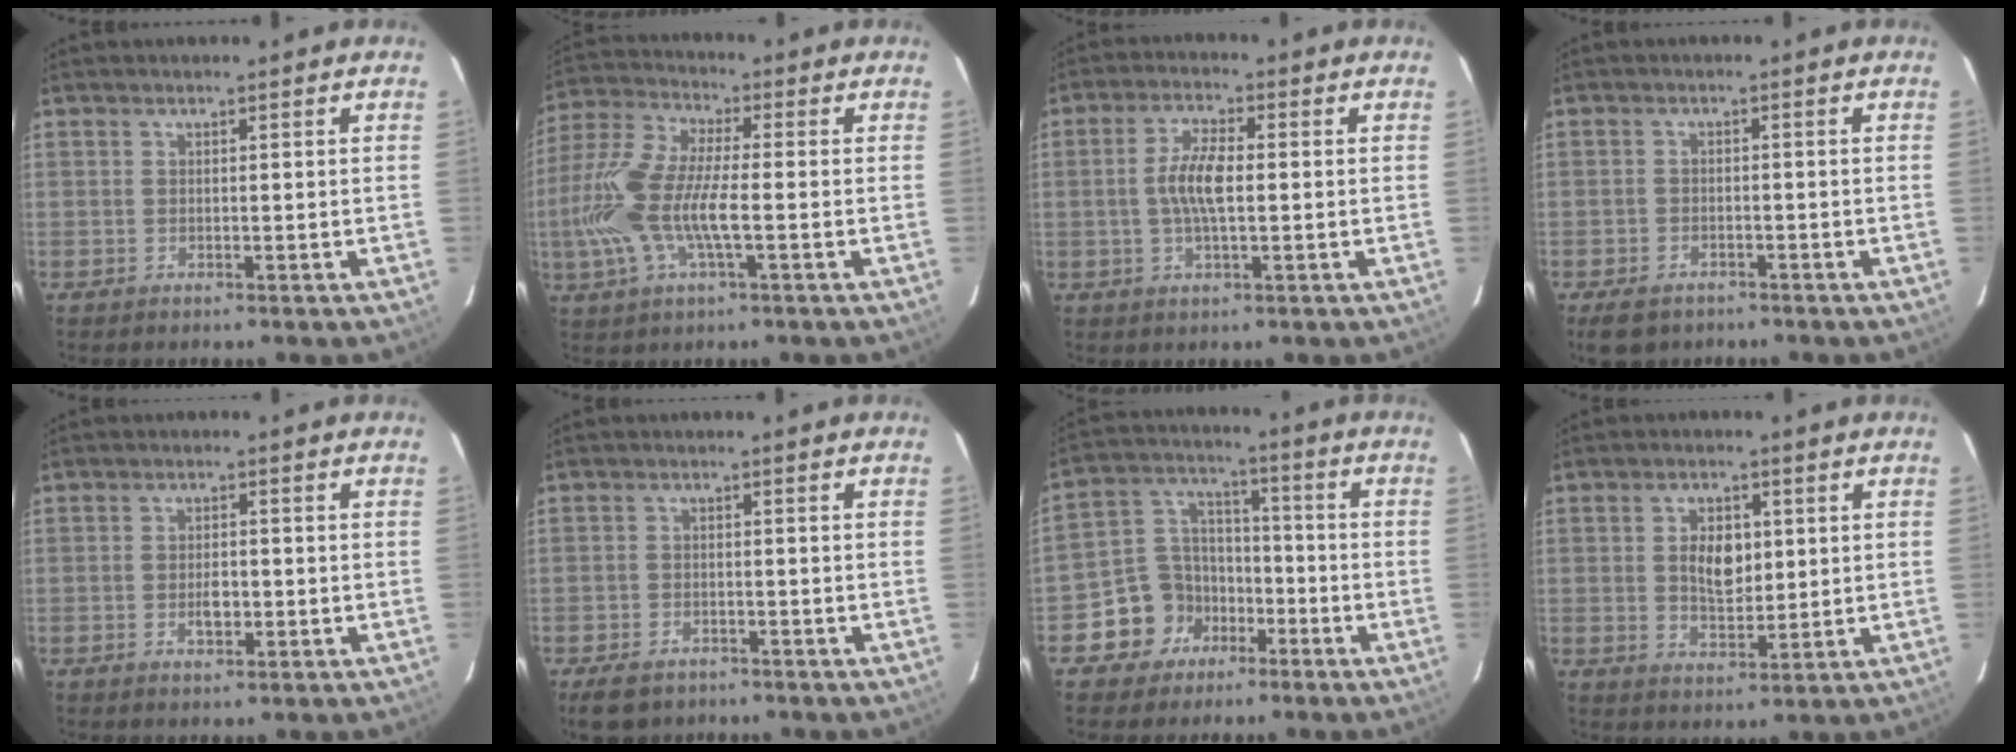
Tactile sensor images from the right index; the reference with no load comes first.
{"total": 15.1, "force": [-2.7, 4.4, 14.2], "torque": [-0.303, -0.001, -0.059]}
{"total": 6.3, "force": [-0.2, 2.1, 5.9], "torque": [-0.118, 0.008, -0.005]}
{"total": 5.5, "force": [-3.9, 3.3, 2.1], "torque": [-0.060, -0.004, -0.060]}
{"total": 3.1, "force": [-0.9, 1.8, 2.4], "torque": [-0.042, 0.000, -0.012]}
{"total": 6.1, "force": [-4.4, 3.6, 2.4], "torque": [-0.067, -0.002, -0.069]}
{"total": 10.5, "force": [-5.6, 8.6, 2.0], "torque": [-0.060, 0.045, -0.090]}
{"total": 6.5, "force": [1.1, 3.9, 5.0], "torque": [-0.088, 0.005, 0.023]}